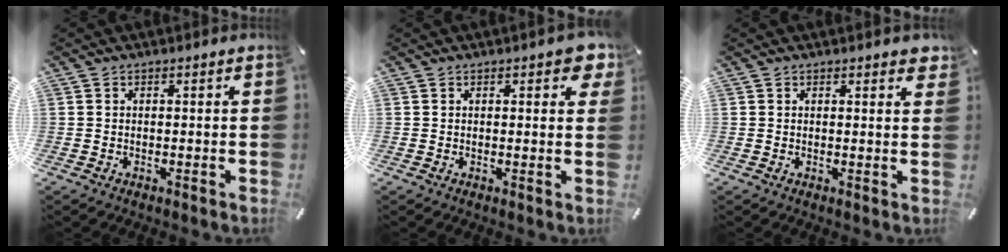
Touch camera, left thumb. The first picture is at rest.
{"total": 3.4, "force": [1.8, 1.5, 2.4], "torque": [-0.029, -0.003, 0.026]}
{"total": 1.4, "force": [1.1, 0.5, 0.7], "torque": [0.001, -0.004, 0.018]}